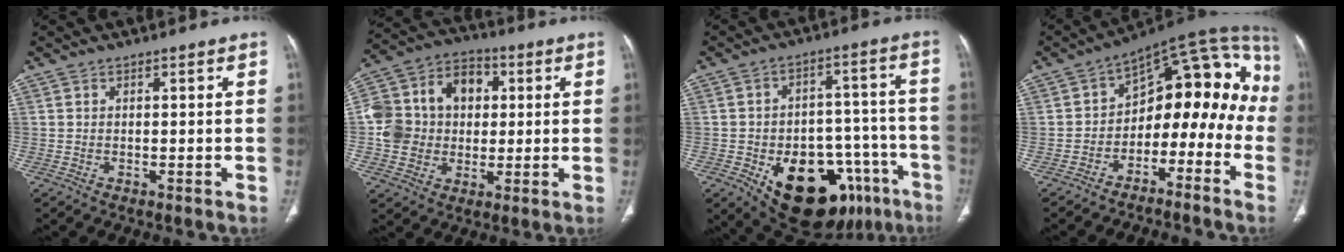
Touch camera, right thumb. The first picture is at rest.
{"total": 15.9, "force": [1.1, 13.5, 8.3], "torque": [-0.127, 0.033, 0.019]}
{"total": 23.7, "force": [-11.8, 13.4, 15.5], "torque": [-0.162, 0.067, -0.157]}
{"total": 18.0, "force": [-6.4, 10.9, 12.8], "torque": [-0.133, 0.122, -0.103]}